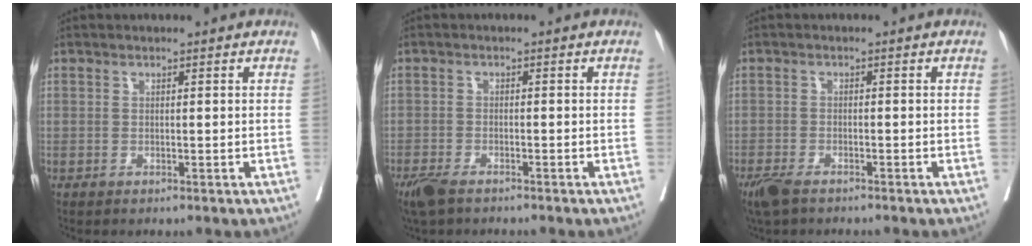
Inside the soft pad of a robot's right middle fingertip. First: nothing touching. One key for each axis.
{"total": 4.5, "fx": -3.5, "fy": 1.2, "fz": 2.6, "tx": -0.050, "ty": -0.011, "tz": -0.060}
{"total": 4.5, "fx": -3.5, "fy": 1.2, "fz": 2.6, "tx": -0.050, "ty": -0.011, "tz": -0.059}